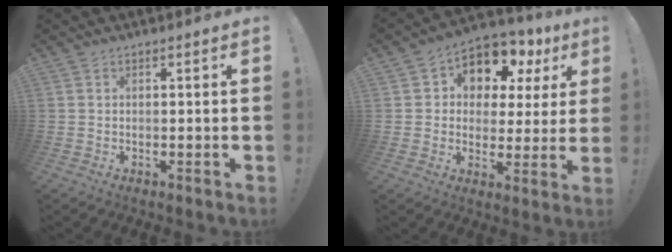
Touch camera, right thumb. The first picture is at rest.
{"total": 9.0, "force": [5.3, 6.2, 3.8], "torque": [-0.063, -0.045, 0.095]}